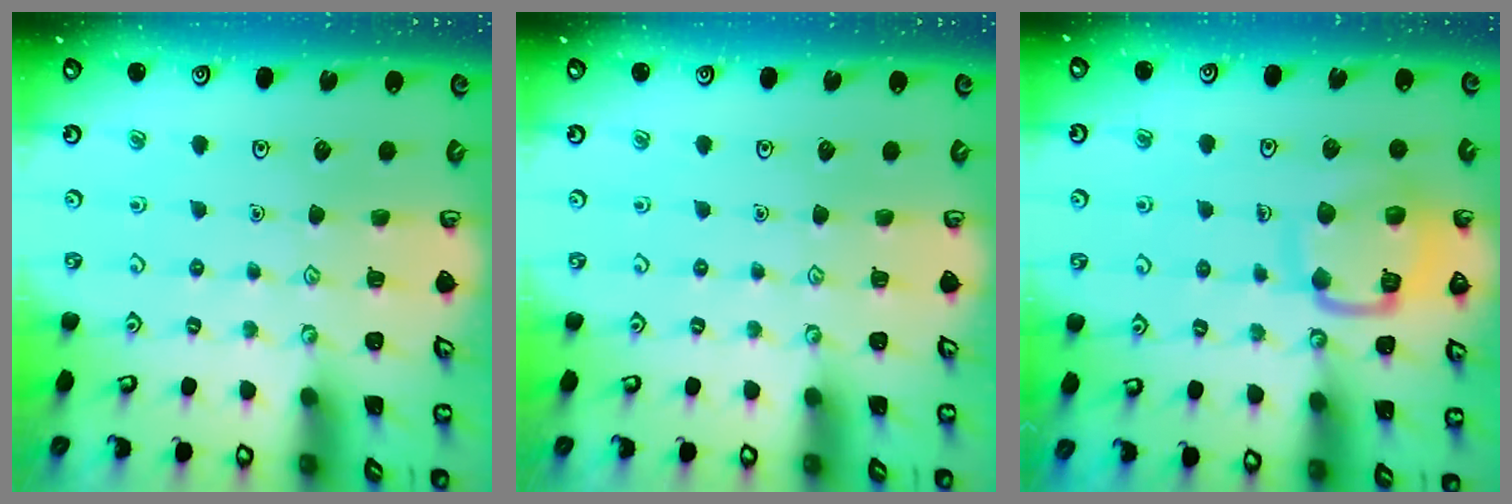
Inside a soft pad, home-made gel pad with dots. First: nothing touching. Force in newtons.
{"total": 0.0}
{"total": 14.0, "press": 13.9, "slide": 1.3}